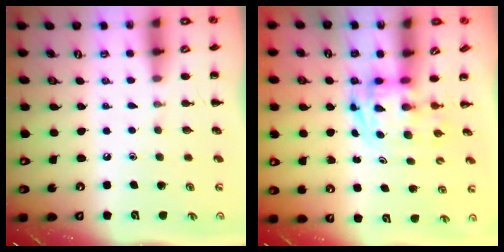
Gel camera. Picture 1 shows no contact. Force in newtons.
{"total": 2.6, "press": 2.6, "slide": 0.5}